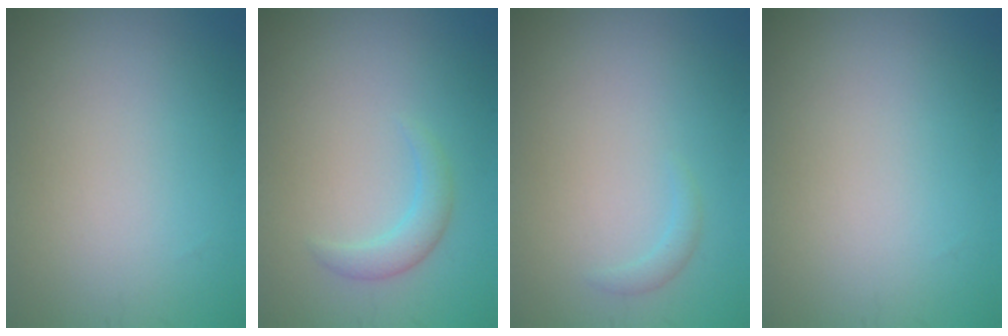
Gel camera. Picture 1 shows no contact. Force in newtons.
{"total": 1.9, "press": 1.9, "slide": 0.1}
{"total": 0.9, "press": 0.9, "slide": 0.0}
{"total": 0.0}